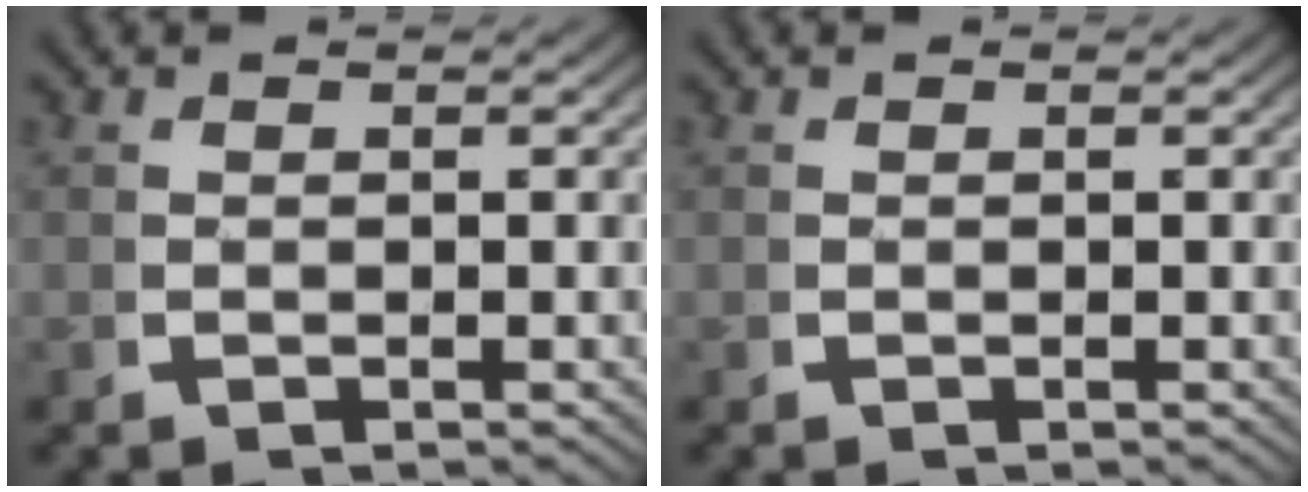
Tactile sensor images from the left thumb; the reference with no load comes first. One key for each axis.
{"total": 0.0}